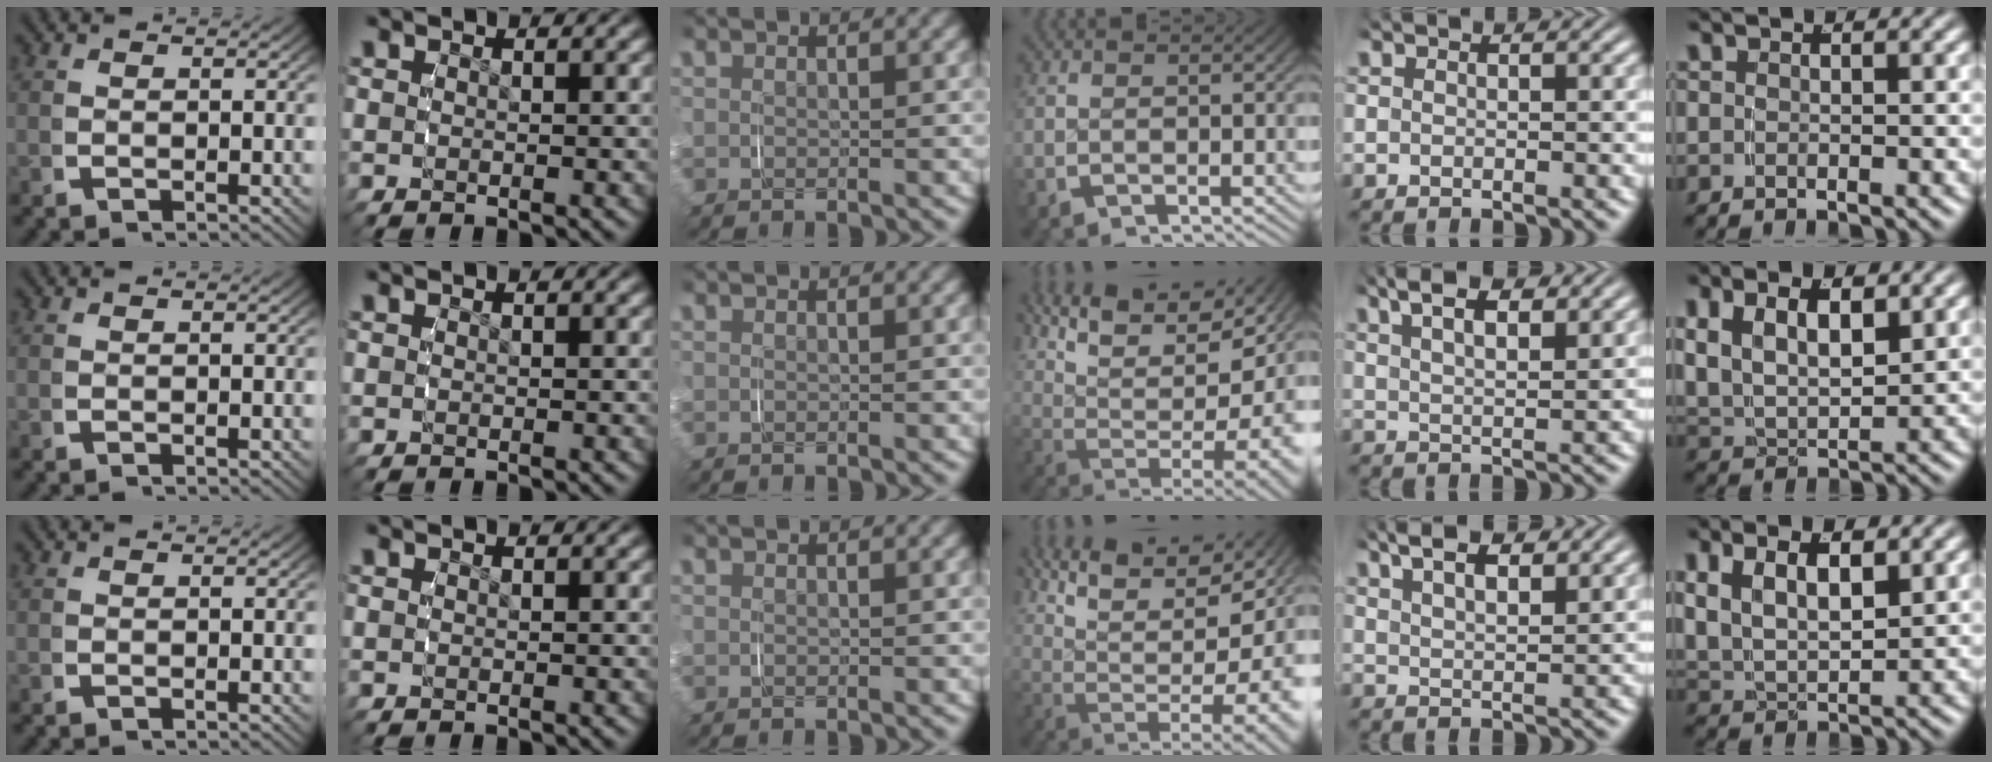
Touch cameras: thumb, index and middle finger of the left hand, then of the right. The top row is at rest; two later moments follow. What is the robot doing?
{"motion": "grasp_and_lifting", "object": "shirt"}